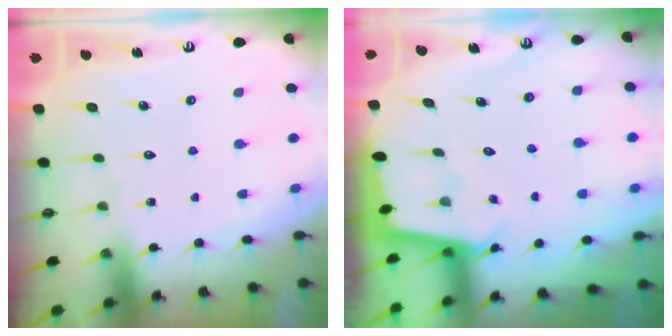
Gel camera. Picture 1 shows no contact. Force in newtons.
{"total": 1.8, "press": 1.8, "slide": 0.2}